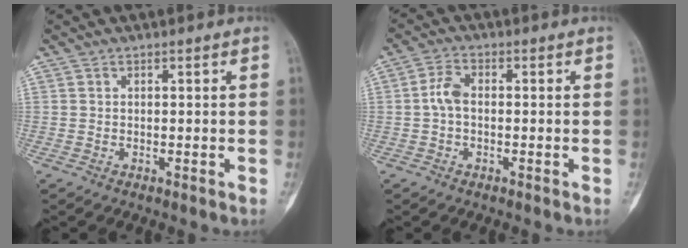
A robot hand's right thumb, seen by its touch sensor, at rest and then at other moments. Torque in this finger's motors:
{"motor_torque": [1.40, 1.36, 0.90, -0.95, 0.40]}